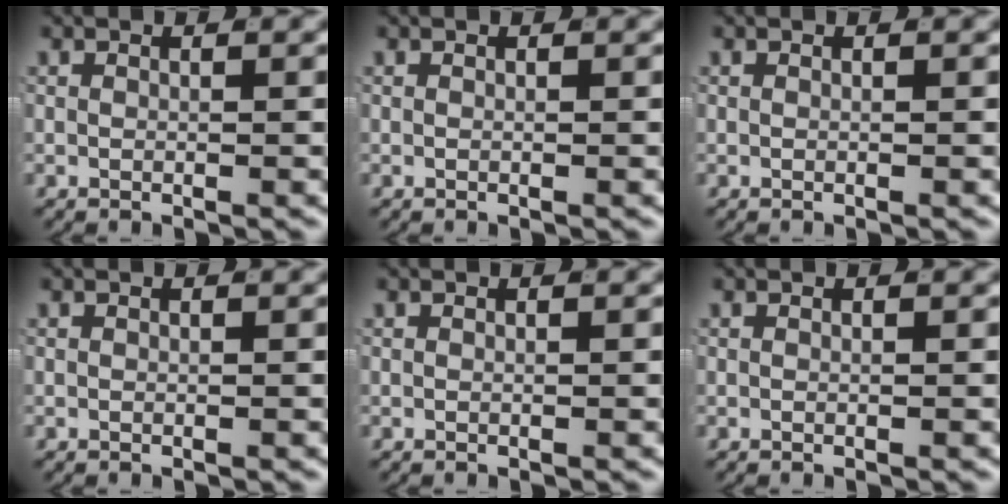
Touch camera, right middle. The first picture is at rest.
{"total": 0.0}
{"total": 0.0}
{"total": 0.0}
{"total": 0.0}
{"total": 0.0}